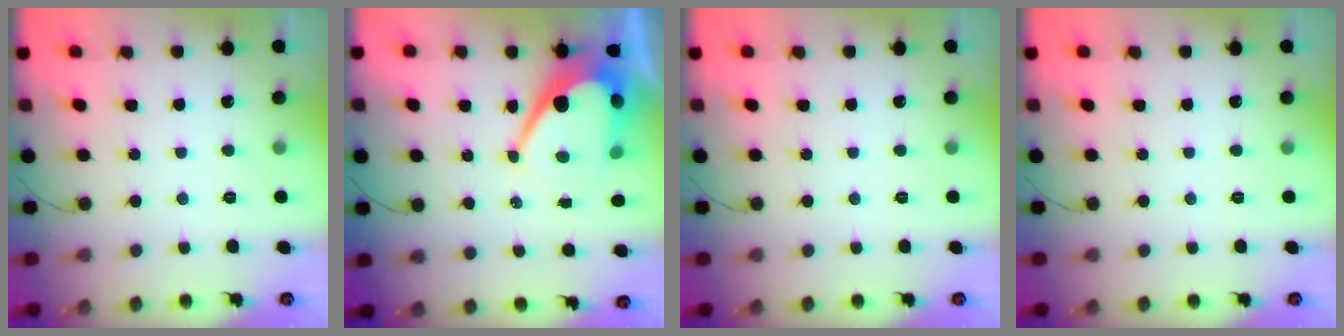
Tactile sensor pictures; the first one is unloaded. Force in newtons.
{"total": 13.6, "press": 13.6, "slide": 1.0}
{"total": 0.0}
{"total": 0.0}